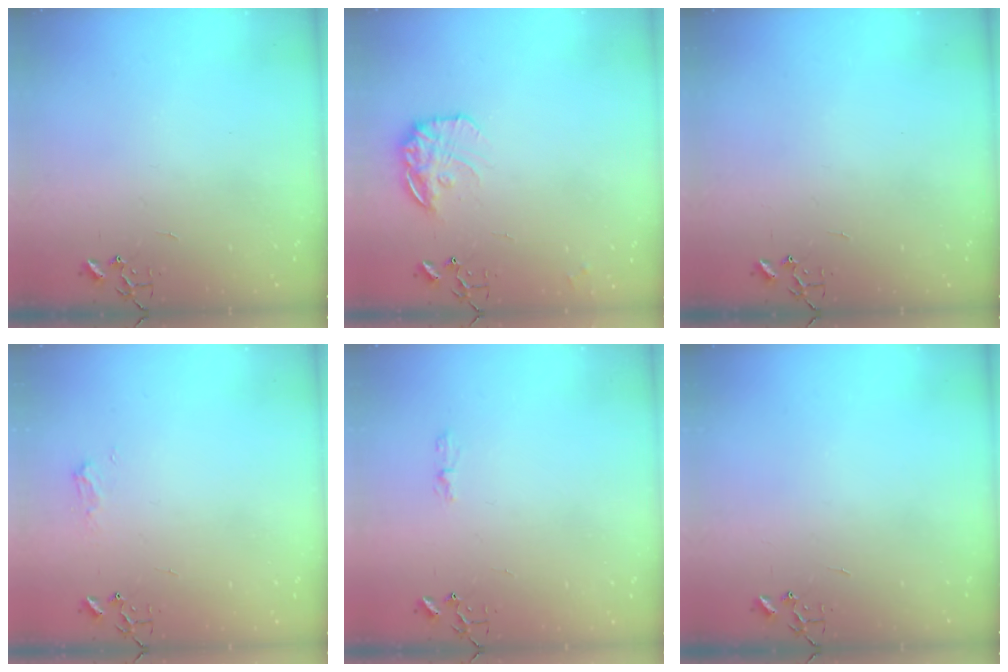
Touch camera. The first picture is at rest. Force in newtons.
{"total": 13.7, "press": 13.7, "slide": 0.9}
{"total": 0.0}
{"total": 6.0, "press": 6.0, "slide": 0.7}
{"total": 3.9, "press": 3.9, "slide": 0.5}
{"total": 0.0}